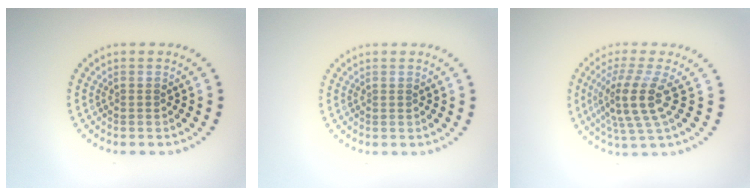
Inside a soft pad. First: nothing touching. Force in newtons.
{"total": 0.0}
{"total": 4.3, "press": 3.2, "slide": 2.9}